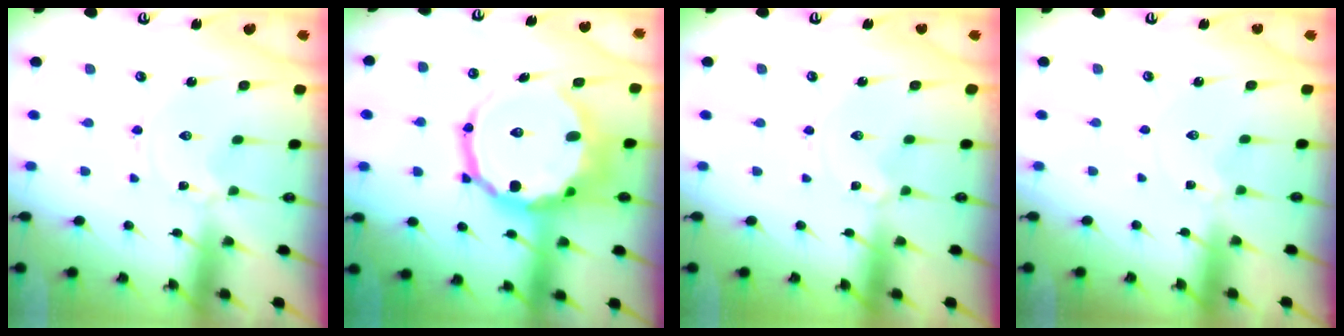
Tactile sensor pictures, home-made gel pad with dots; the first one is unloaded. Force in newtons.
{"total": 18.5, "press": 18.1, "slide": 3.7}
{"total": 0.0}
{"total": 0.8, "press": 0.7, "slide": 0.3}